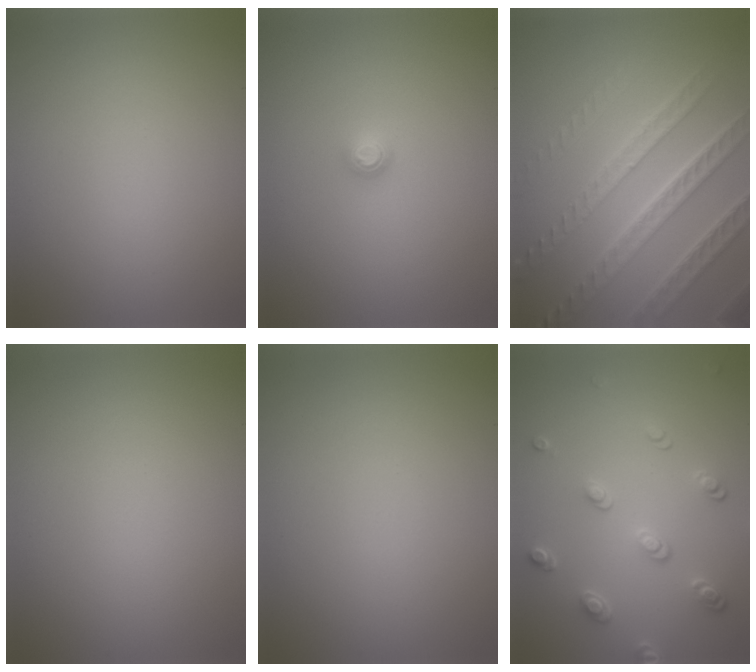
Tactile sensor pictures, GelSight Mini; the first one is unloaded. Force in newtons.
{"total": 1.1, "press": 1.1, "slide": 0.1}
{"total": 7.8, "press": 5.6, "slide": 5.4}
{"total": 0.0}
{"total": 0.0}
{"total": 2.8, "press": 2.5, "slide": 1.1}